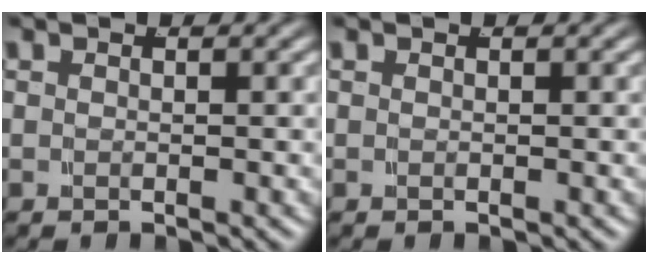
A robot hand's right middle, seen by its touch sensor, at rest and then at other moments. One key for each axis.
{"total": 0.0}